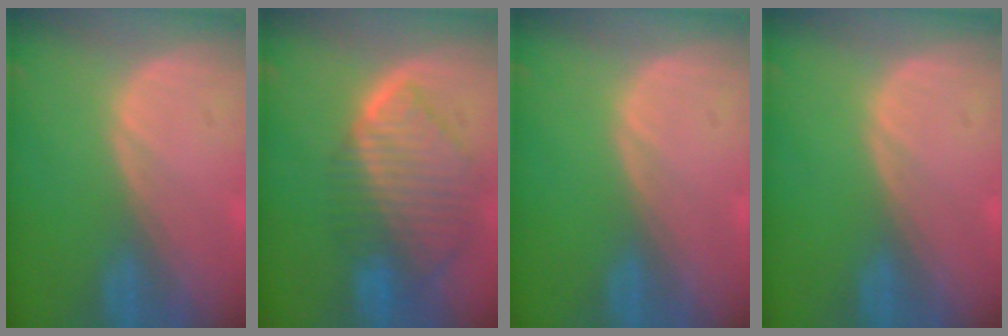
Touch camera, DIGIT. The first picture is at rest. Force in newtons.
{"total": 10.1, "press": 8.7, "slide": 5.1}
{"total": 0.0}
{"total": 0.0}